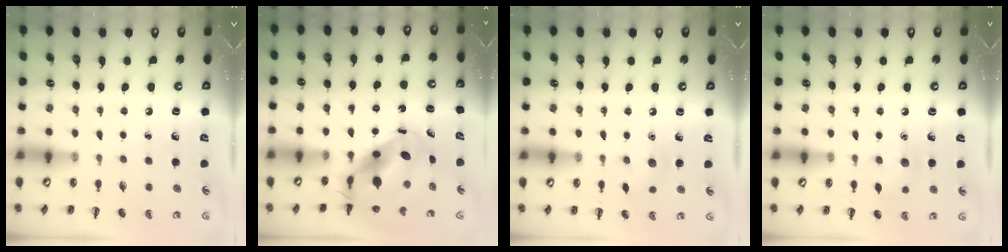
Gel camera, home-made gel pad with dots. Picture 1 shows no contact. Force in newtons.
{"total": 8.1, "press": 7.8, "slide": 2.2}
{"total": 7.1, "press": 6.9, "slide": 1.5}
{"total": 7.6, "press": 7.4, "slide": 2.0}